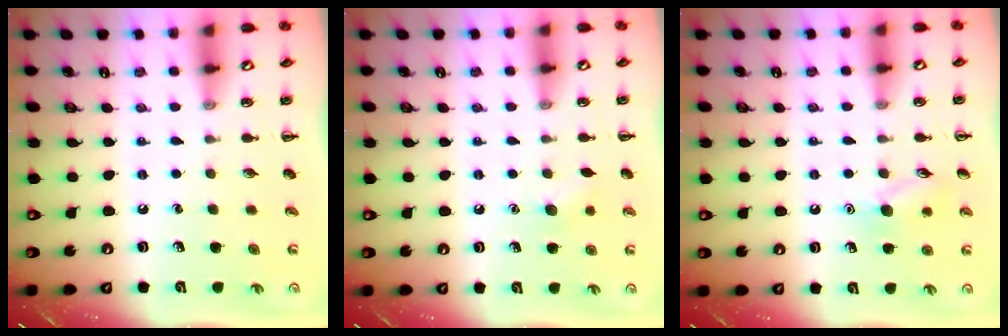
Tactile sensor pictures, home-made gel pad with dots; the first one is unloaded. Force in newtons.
{"total": 5.9, "press": 5.6, "slide": 1.6}
{"total": 8.7, "press": 8.5, "slide": 1.4}